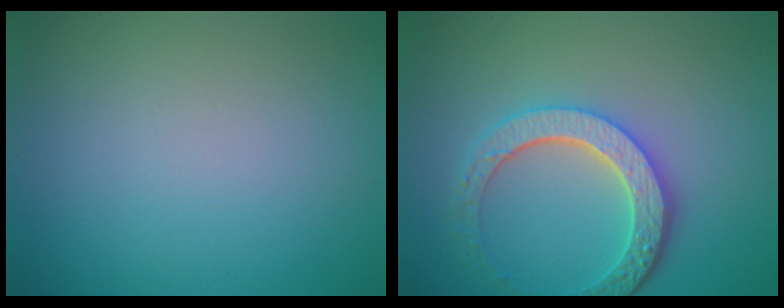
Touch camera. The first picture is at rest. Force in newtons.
{"total": 5.2, "press": 4.2, "slide": 2.9}